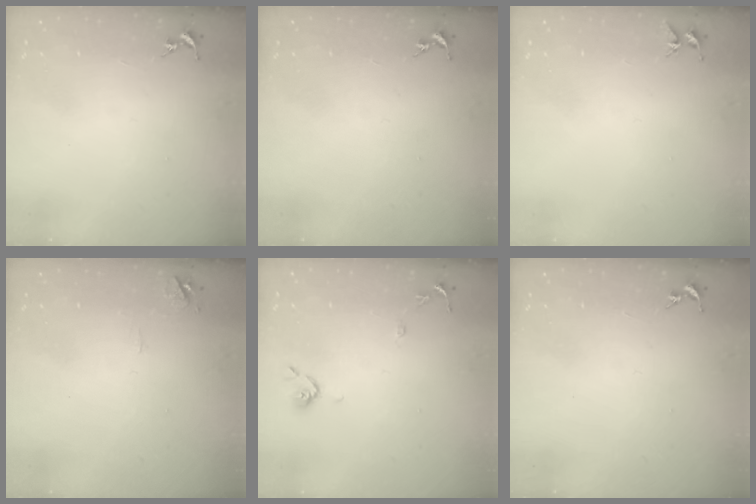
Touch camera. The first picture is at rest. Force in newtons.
{"total": 0.0}
{"total": 5.0, "press": 4.9, "slide": 0.5}
{"total": 6.3, "press": 6.3, "slide": 0.7}
{"total": 8.6, "press": 8.6, "slide": 0.7}
{"total": 0.0}